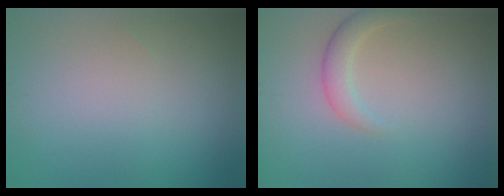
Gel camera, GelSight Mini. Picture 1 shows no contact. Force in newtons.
{"total": 2.0, "press": 2.0, "slide": 0.1}